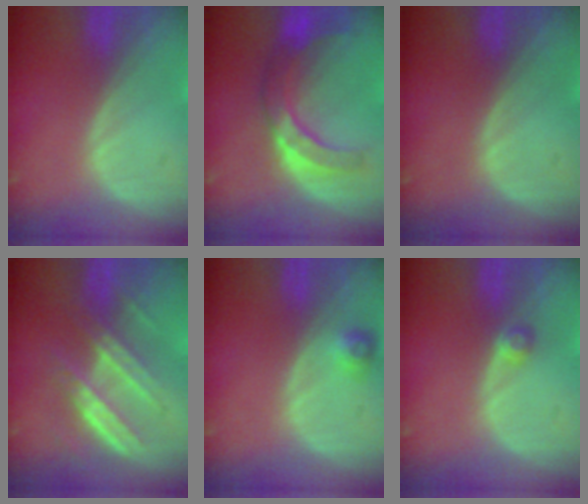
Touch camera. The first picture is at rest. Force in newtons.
{"total": 7.6, "press": 7.5, "slide": 1.3}
{"total": 0.0}
{"total": 7.7, "press": 7.0, "slide": 3.1}
{"total": 2.5, "press": 2.3, "slide": 1.0}
{"total": 1.8, "press": 1.6, "slide": 0.8}